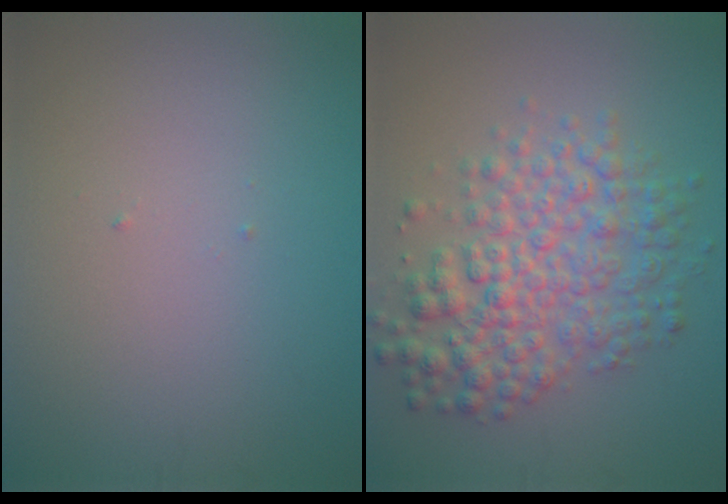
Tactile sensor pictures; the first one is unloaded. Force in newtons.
{"total": 6.1, "press": 6.1, "slide": 0.1}